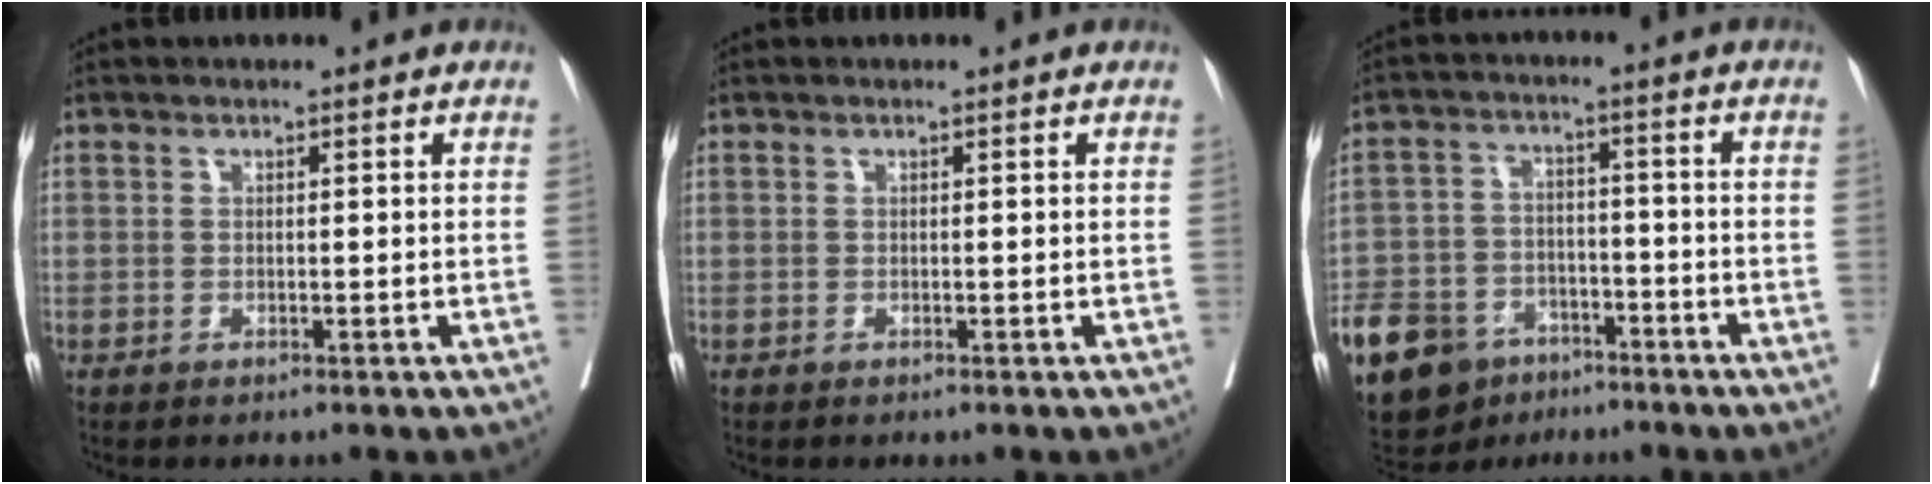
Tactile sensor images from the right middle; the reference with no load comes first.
{"total": 0.0}
{"total": 18.8, "force": [-11.8, 11.8, 8.6], "torque": [-0.231, -0.005, -0.193]}